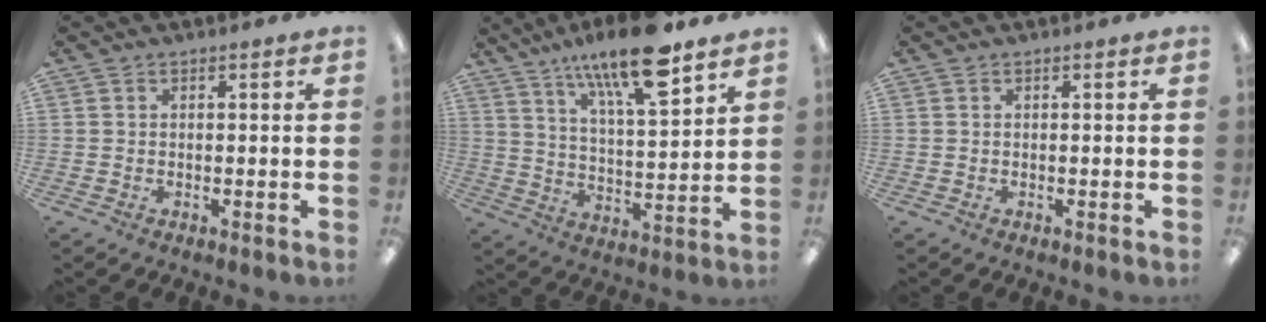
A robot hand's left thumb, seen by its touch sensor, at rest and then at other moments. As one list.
[{"total": 16.5, "force": [12.2, 3.7, 10.5], "torque": [-0.183, -0.064, 0.201]}, {"total": 0.0}]